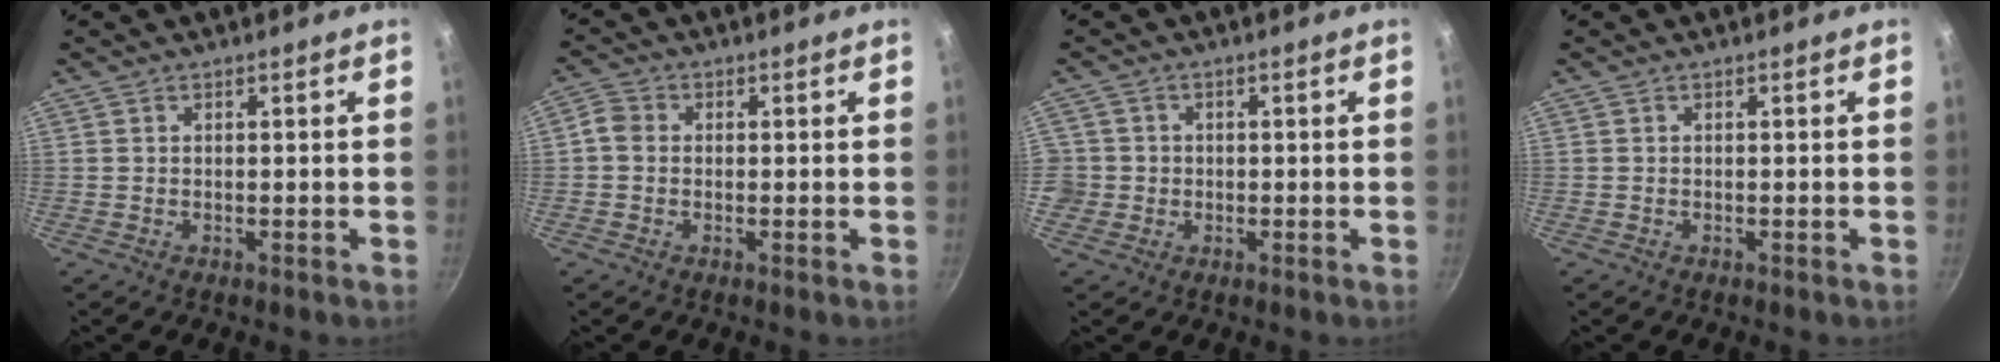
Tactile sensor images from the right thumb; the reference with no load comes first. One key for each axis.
{"total": 3.1, "fx": -0.3, "fy": 2.7, "fz": 1.4, "tx": -0.024, "ty": 0.010, "tz": -0.018}
{"total": 3.7, "fx": -0.6, "fy": 3.6, "fz": 0.6, "tx": 0.006, "ty": 0.015, "tz": -0.011}
{"total": 0.0}